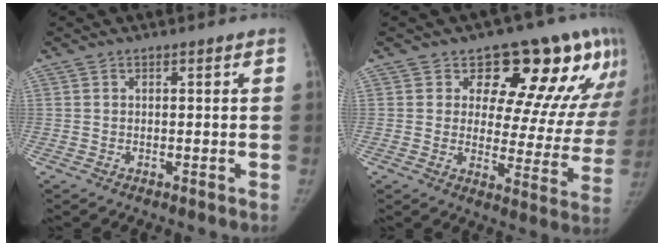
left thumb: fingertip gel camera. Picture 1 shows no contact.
{"total": 18.9, "force": [11.5, 9.2, 11.9], "torque": [-0.091, -0.056, 0.136]}